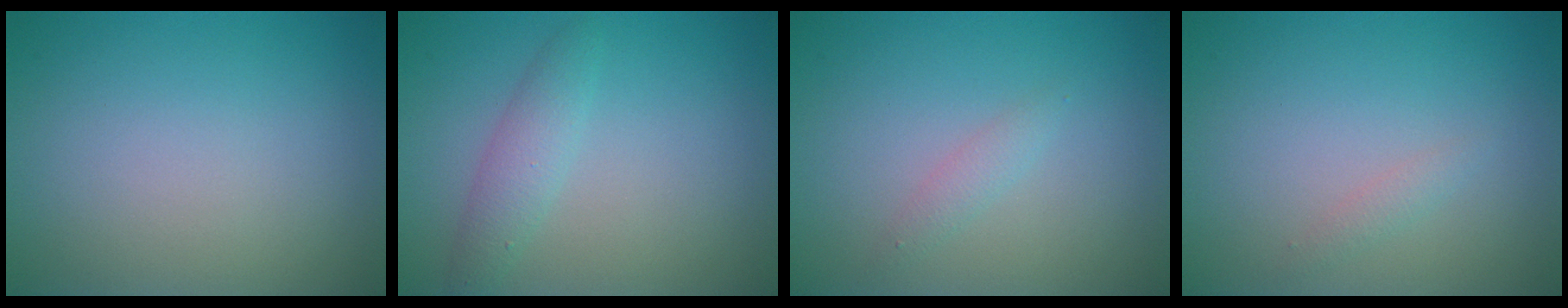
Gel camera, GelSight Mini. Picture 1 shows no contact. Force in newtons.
{"total": 2.3, "press": 2.3, "slide": 0.1}
{"total": 1.0, "press": 1.0, "slide": 0.0}
{"total": 0.8, "press": 0.8, "slide": 0.1}